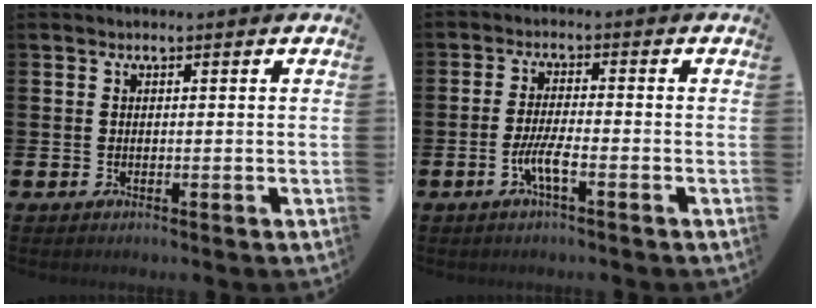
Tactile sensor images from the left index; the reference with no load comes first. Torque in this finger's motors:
{"motor_torque": [0.40, 0.33, 0.08, 0.08]}